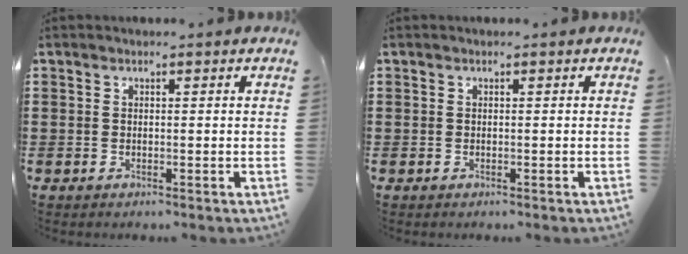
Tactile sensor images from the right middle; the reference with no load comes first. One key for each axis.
{"total": 0.0}